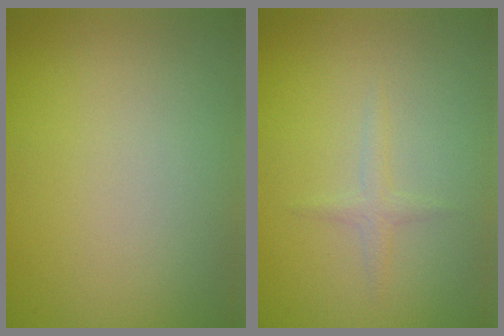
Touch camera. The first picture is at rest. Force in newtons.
{"total": 1.1, "press": 1.1, "slide": 0.1}